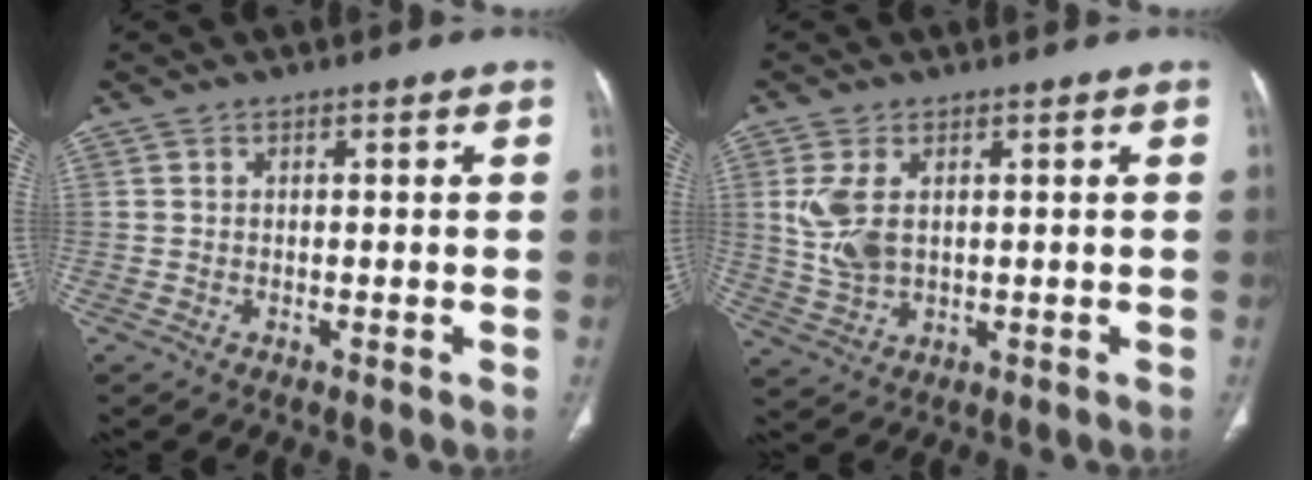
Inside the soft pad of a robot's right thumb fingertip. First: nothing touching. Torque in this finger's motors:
{"motor_torque": [0.38, -0.06, 0.49, 0.73, 0.22]}